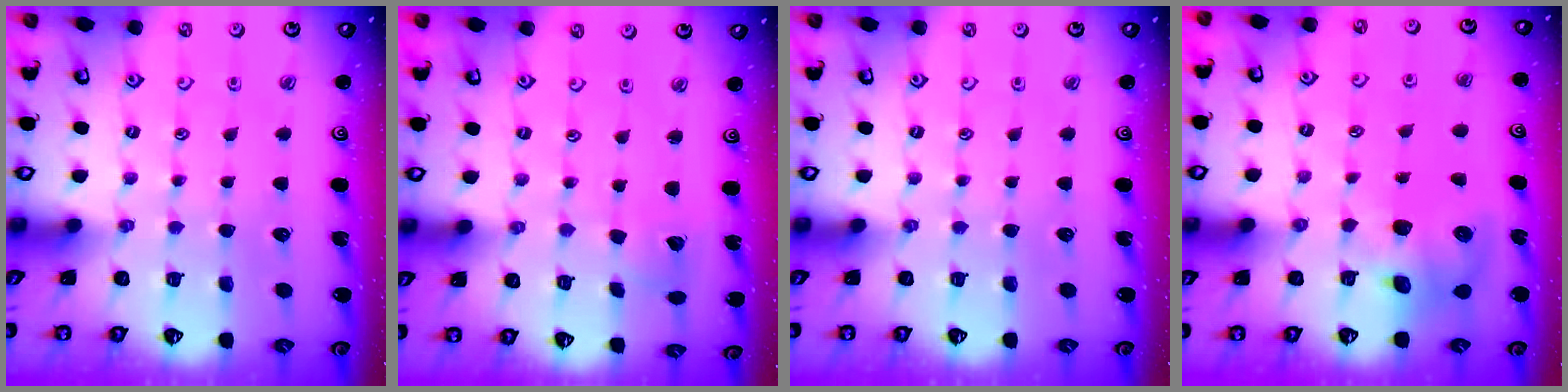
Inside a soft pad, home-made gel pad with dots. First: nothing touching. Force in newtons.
{"total": 4.6, "press": 4.6, "slide": 0.5}
{"total": 0.0}
{"total": 8.7, "press": 8.6, "slide": 1.2}